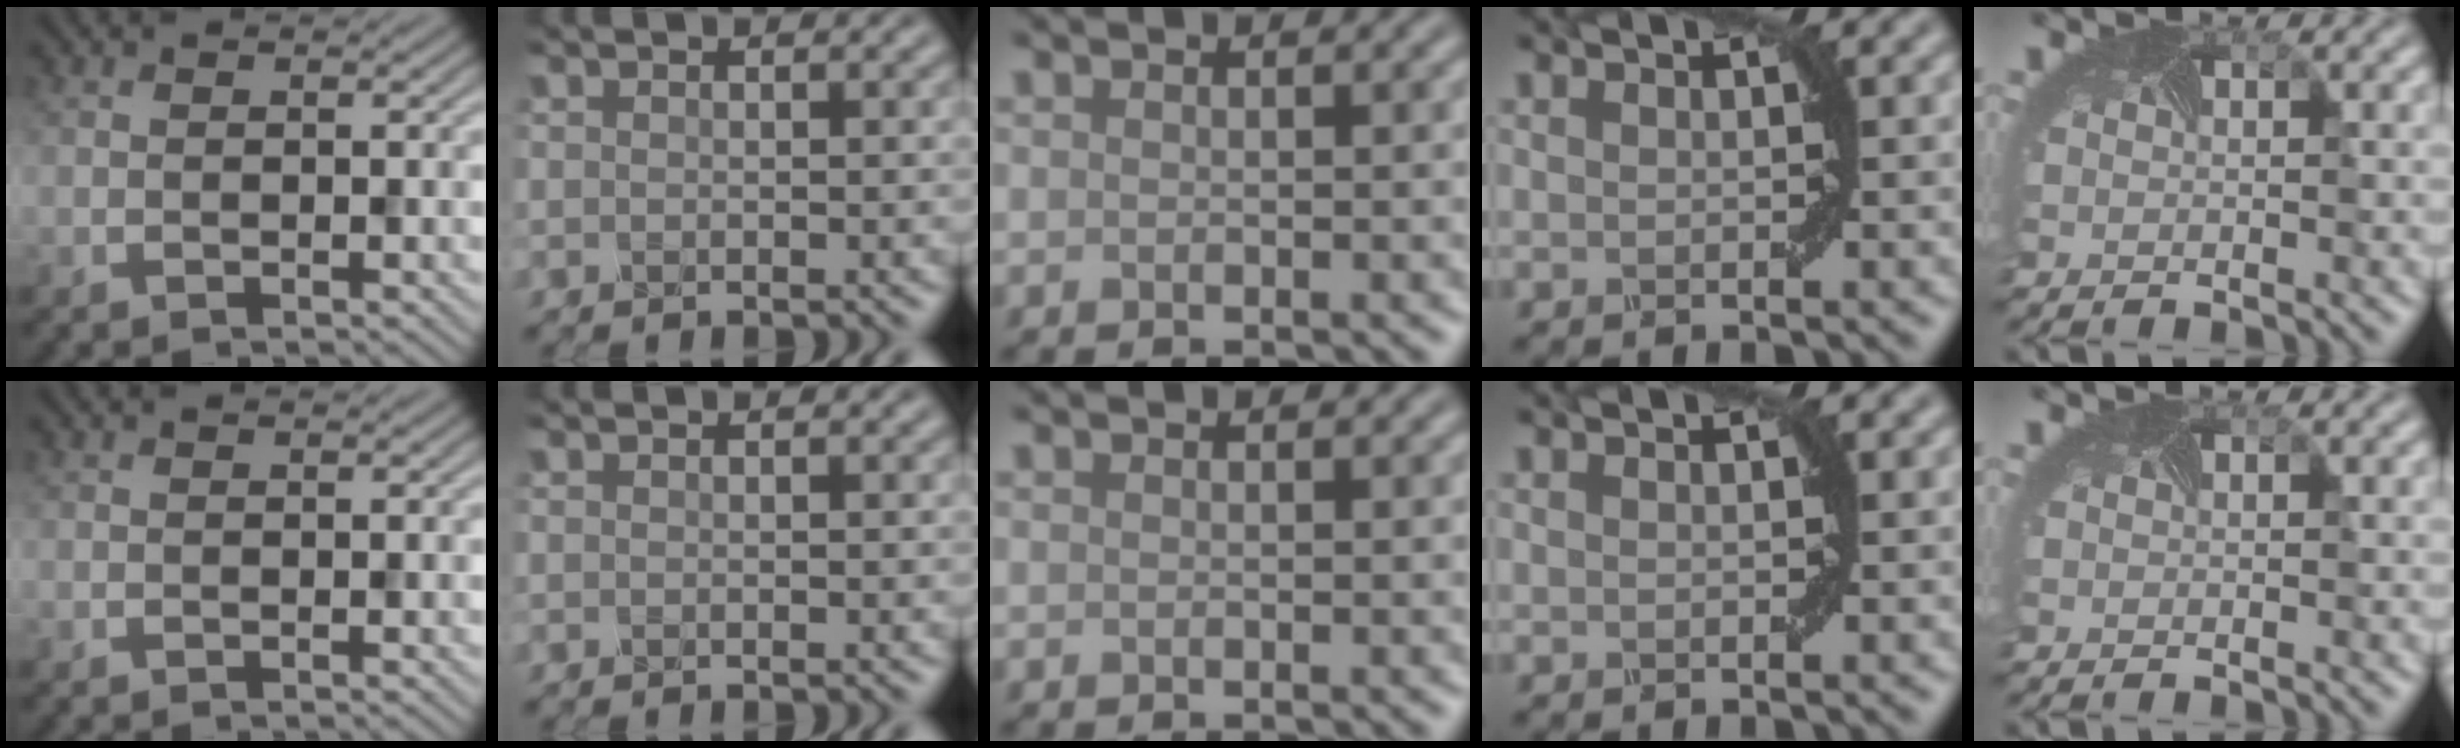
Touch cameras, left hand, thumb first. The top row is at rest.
{}